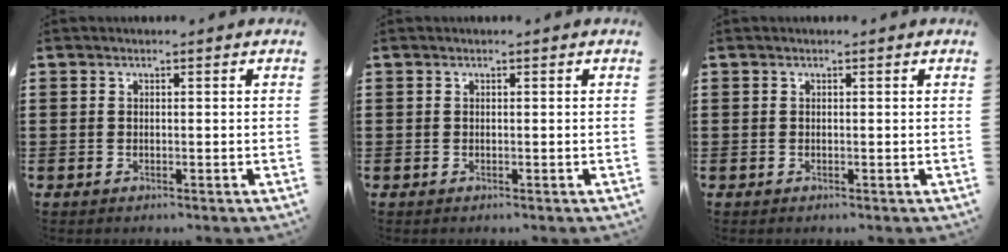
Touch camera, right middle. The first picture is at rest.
{"total": 0.0}
{"total": 0.0}